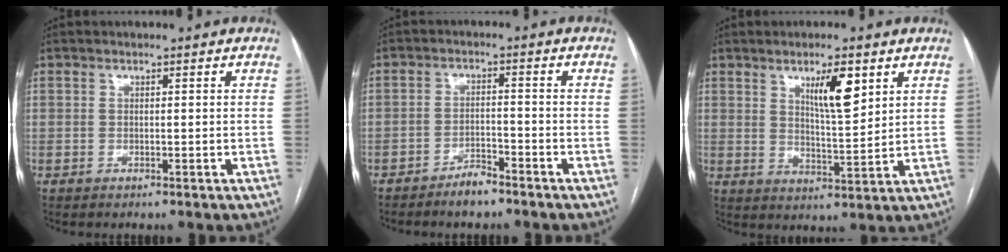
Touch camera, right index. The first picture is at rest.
{"total": 3.8, "force": [-3.2, 0.9, 1.7], "torque": [-0.032, 0.001, -0.057]}
{"total": 7.3, "force": [3.8, 1.4, 6.0], "torque": [-0.103, -0.007, 0.066]}